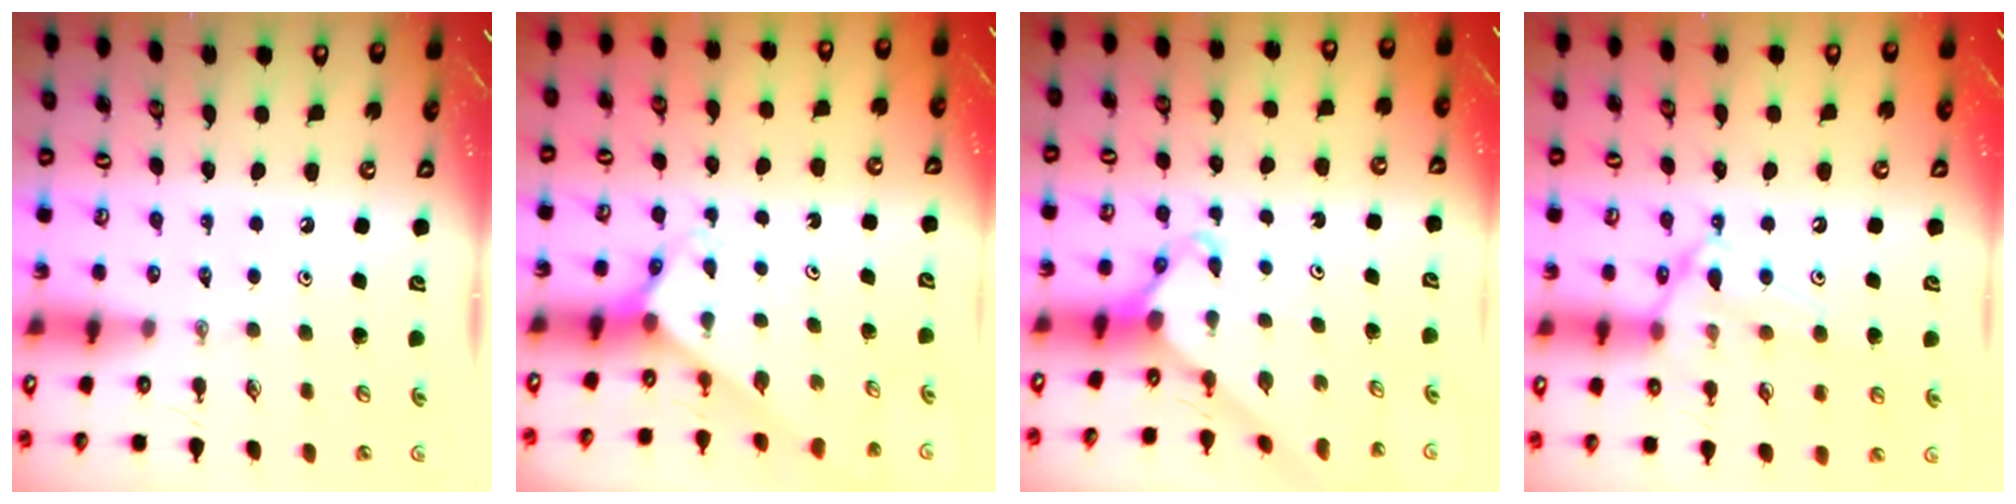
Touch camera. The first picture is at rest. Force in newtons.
{"total": 2.4, "press": 2.4, "slide": 0.2}
{"total": 4.1, "press": 4.1, "slide": 0.4}
{"total": 13.7, "press": 13.7, "slide": 1.1}